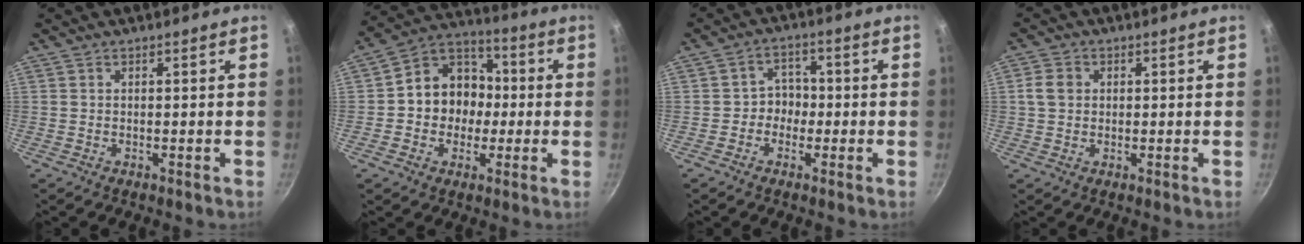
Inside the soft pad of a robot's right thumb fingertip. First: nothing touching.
{"total": 12.7, "force": [-0.8, 11.0, 6.2], "torque": [-0.051, 0.035, -0.032]}
{"total": 4.4, "force": [-1.0, 3.9, 1.8], "torque": [0.012, 0.018, -0.024]}
{"total": 3.7, "force": [0.5, 3.1, 1.9], "torque": [-0.025, 0.007, 0.004]}